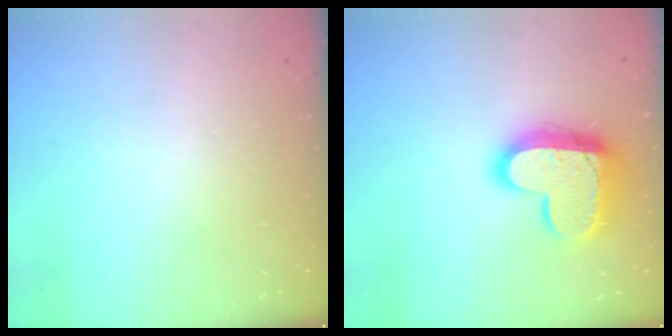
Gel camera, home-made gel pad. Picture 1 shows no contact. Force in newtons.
{"total": 17.0, "press": 16.9, "slide": 1.1}